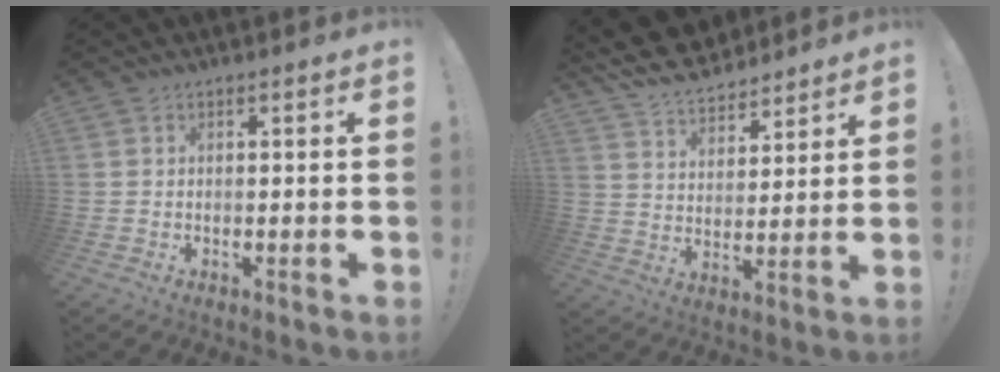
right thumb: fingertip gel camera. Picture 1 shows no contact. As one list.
[{"total": 10.1, "force": [8.8, 4.2, 2.5], "torque": [-0.054, -0.069, 0.170]}]